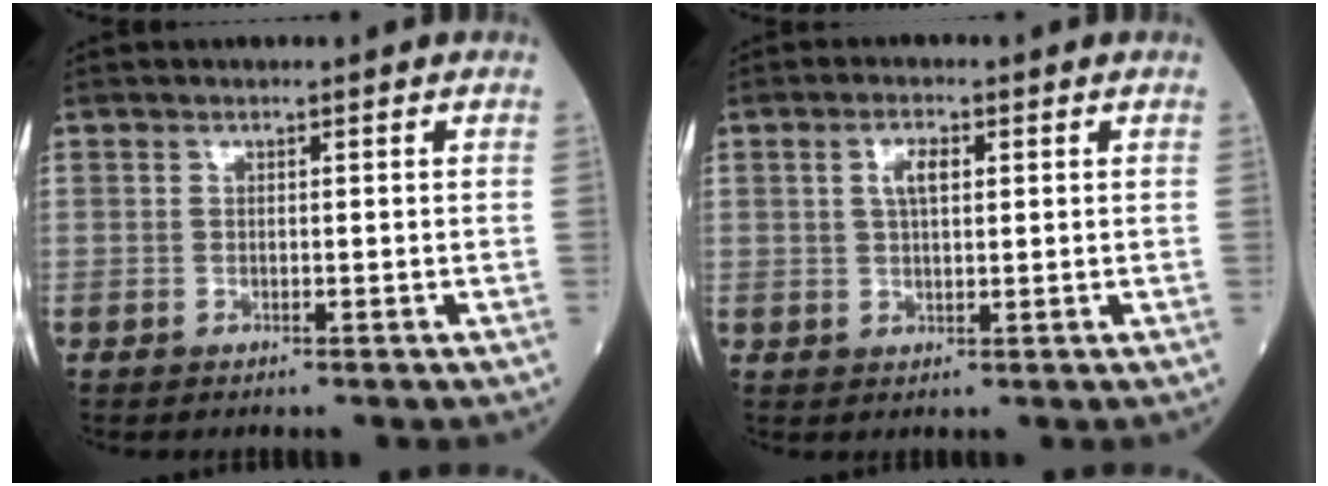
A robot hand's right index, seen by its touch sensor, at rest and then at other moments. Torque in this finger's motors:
{"motor_torque": [0.03, 0.01, 0.05, 0.02]}